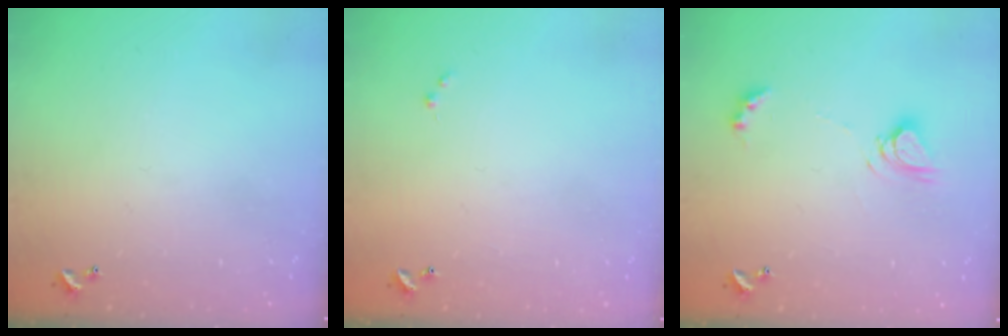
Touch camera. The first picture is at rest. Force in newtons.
{"total": 0.0}
{"total": 7.4, "press": 7.4, "slide": 0.9}